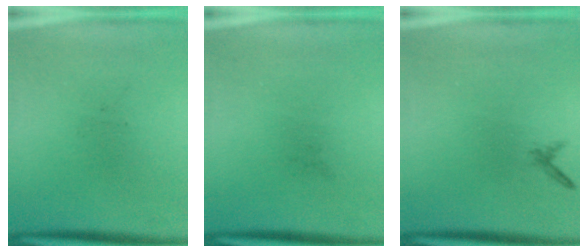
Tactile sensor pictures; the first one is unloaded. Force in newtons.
{"total": 0.0}
{"total": 0.6}